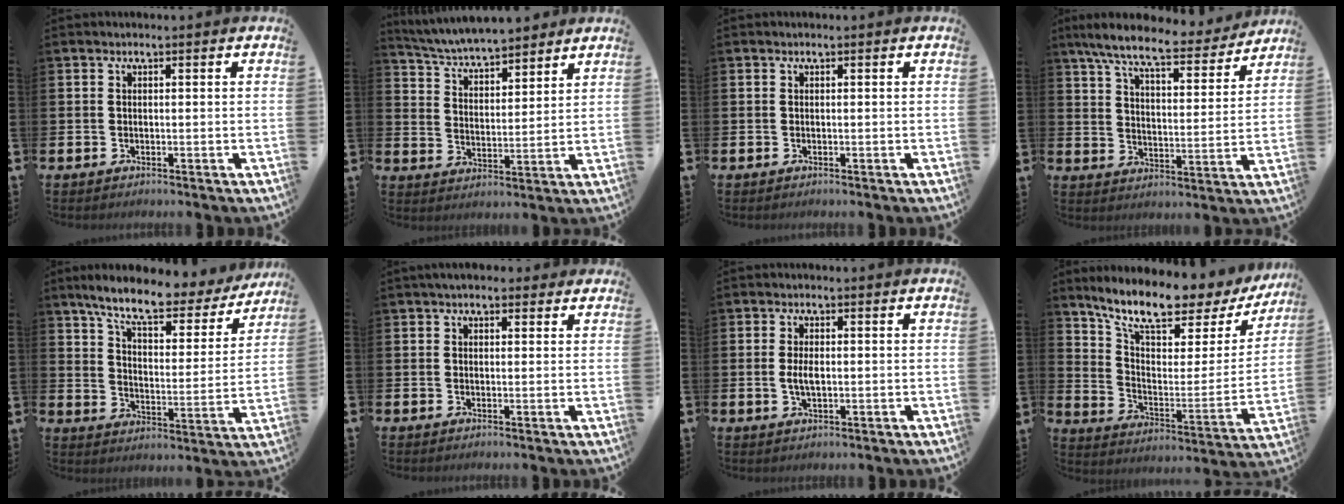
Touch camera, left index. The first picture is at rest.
{"total": 5.8, "force": [5.6, 0.7, 1.0], "torque": [-0.047, -0.038, 0.098]}
{"total": 0.0}
{"total": 9.2, "force": [8.2, 1.3, 3.9], "torque": [-0.099, -0.047, 0.141]}
{"total": 8.9, "force": [7.6, 2.1, 4.1], "torque": [-0.104, -0.044, 0.125]}
{"total": 2.6, "force": [2.2, 1.2, 0.7], "torque": [-0.005, -0.004, 0.037]}
{"total": 2.7, "force": [-0.1, 1.3, 2.4], "torque": [-0.043, 0.002, -0.004]}
{"total": 10.2, "force": [8.6, 2.5, 4.7], "torque": [-0.122, -0.057, 0.147]}